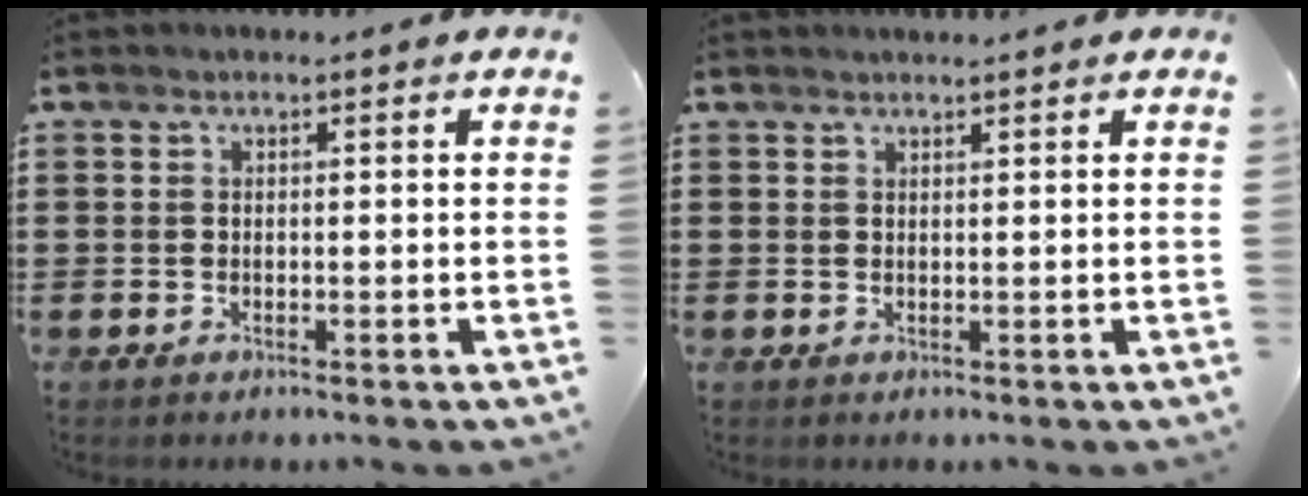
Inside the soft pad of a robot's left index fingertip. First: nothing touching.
{"total": 0.9, "force": [0.9, -0.1, 0.1], "torque": [-0.005, -0.002, 0.019]}